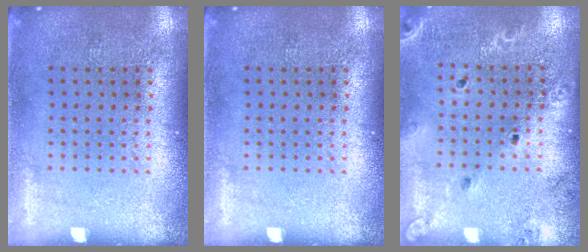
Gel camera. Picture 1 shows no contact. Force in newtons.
{"total": 0.0}
{"total": 1.5, "press": 1.4, "slide": 0.2}